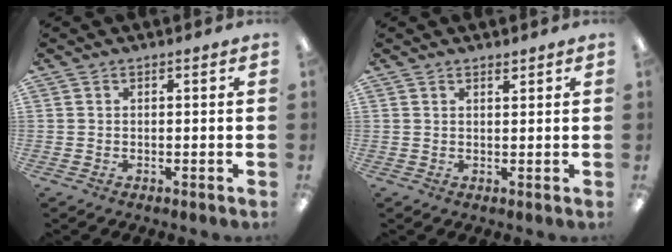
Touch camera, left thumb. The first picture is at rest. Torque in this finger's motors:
{"motor_torque": [-0.10, -0.07, -0.61, 0.14, 0.05]}